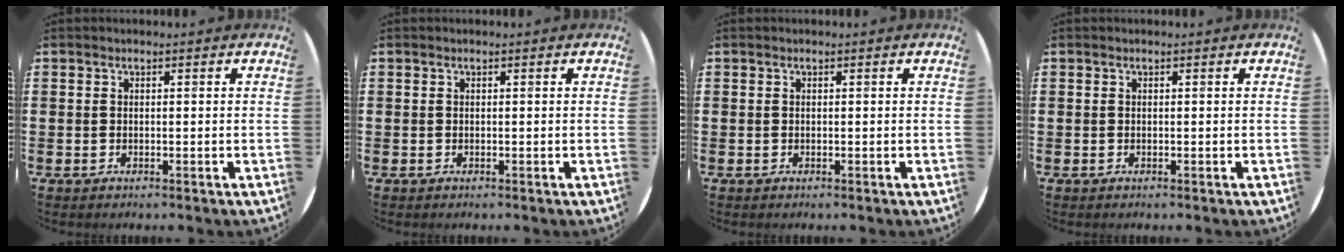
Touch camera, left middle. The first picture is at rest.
{"total": 0.0}
{"total": 0.0}
{"total": 0.0}